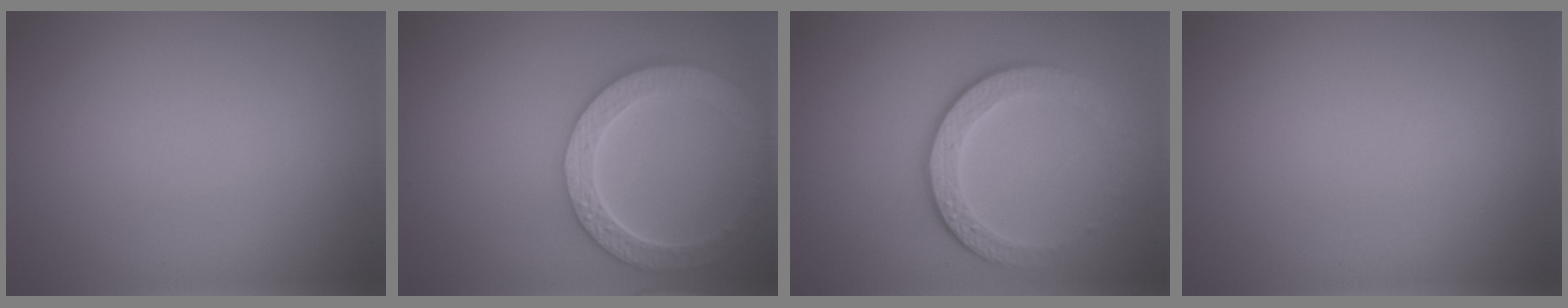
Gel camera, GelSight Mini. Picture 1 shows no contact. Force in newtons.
{"total": 5.9, "press": 4.7, "slide": 3.5}
{"total": 4.0, "press": 3.1, "slide": 2.5}
{"total": 0.0}